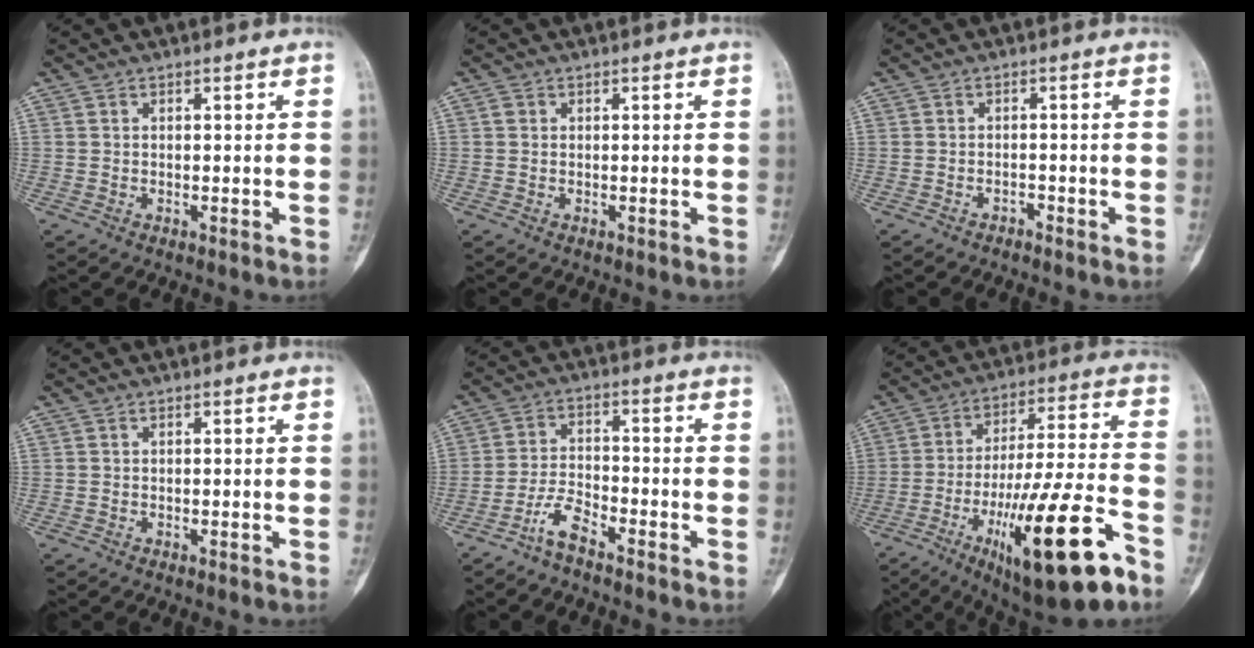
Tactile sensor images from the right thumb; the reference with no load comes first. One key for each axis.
{"total": 0.6, "fx": 0.1, "fy": 0.5, "fz": 0.3, "tx": -0.005, "ty": 0.001, "tz": 0.002}
{"total": 1.2, "fx": -1.1, "fy": 0.4, "fz": 0.2, "tx": -0.004, "ty": 0.009, "tz": -0.017}
{"total": 0.0}
{"total": 5.0, "fx": -4.0, "fy": 1.3, "fz": 2.8, "tx": -0.058, "ty": 0.027, "tz": -0.083}
{"total": 24.1, "fx": -11.7, "fy": 5.1, "fz": 20.5, "tx": -0.344, "ty": 0.040, "tz": -0.181}